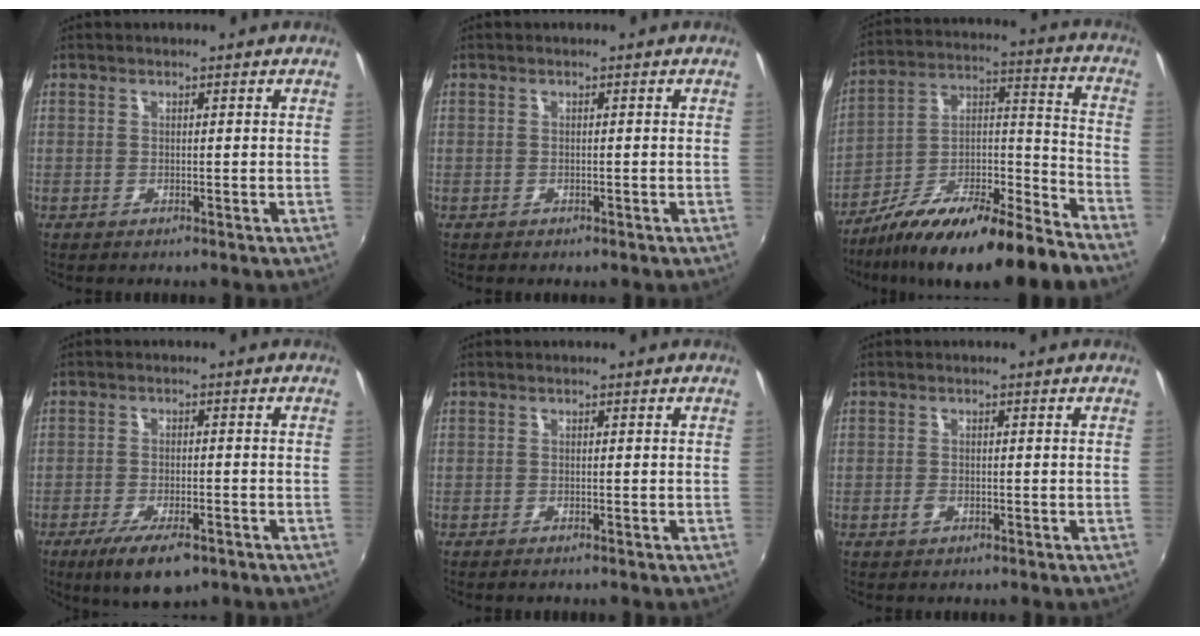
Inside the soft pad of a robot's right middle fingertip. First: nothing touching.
{"total": 0.9, "force": [-0.6, 0.6, 0.2], "torque": [-0.007, -0.004, -0.009]}
{"total": 20.0, "force": [-15.4, 2.5, 12.5], "torque": [-0.208, -0.001, -0.267]}
{"total": 8.7, "force": [-5.7, 2.6, 6.1], "torque": [-0.135, -0.028, -0.092]}
{"total": 0.6, "force": [-0.5, -0.3, 0.2], "torque": [-0.005, -0.003, -0.011]}
{"total": 1.1, "force": [-0.6, 0.6, 0.6], "torque": [-0.013, 0.000, -0.012]}